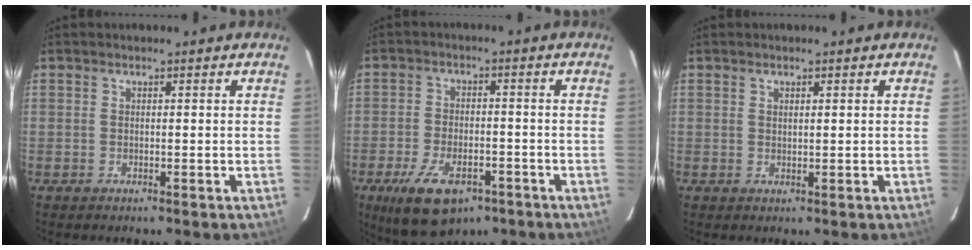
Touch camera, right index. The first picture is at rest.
{"total": 12.6, "force": [-7.5, 6.0, 8.1], "torque": [-0.170, -0.021, -0.119]}
{"total": 1.3, "force": [0.9, 0.6, 0.7], "torque": [-0.011, 0.002, 0.016]}